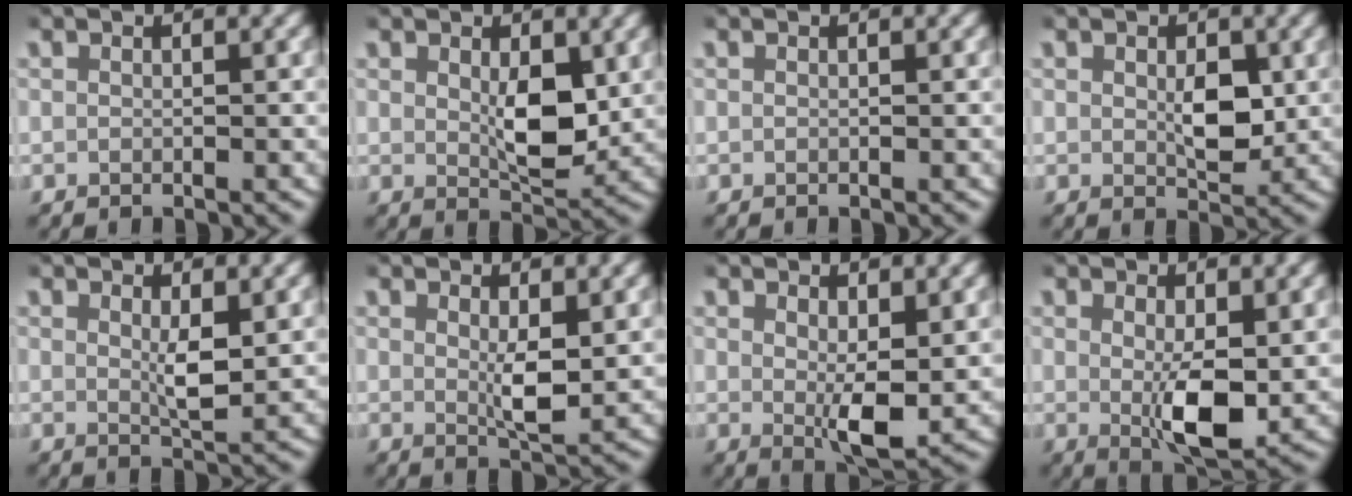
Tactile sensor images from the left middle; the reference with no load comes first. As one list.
[{"total": 4.0, "force": [1.1, 2.0, 3.3], "torque": [-0.055, -0.022, 0.026]}, {"total": 0.0}, {"total": 3.2, "force": [0.4, 1.9, 2.6], "torque": [-0.045, -0.019, 0.012]}, {"total": 2.4, "force": [1.1, 0.4, 2.0], "torque": [-0.036, -0.016, 0.024]}, {"total": 2.8, "force": [1.2, 0.6, 2.4], "torque": [-0.043, -0.018, 0.025]}, {"total": 3.9, "force": [1.2, 1.3, 3.5], "torque": [-0.058, -0.021, 0.026]}, {"total": 4.8, "force": [0.4, 1.8, 4.5], "torque": [-0.075, -0.023, 0.014]}]